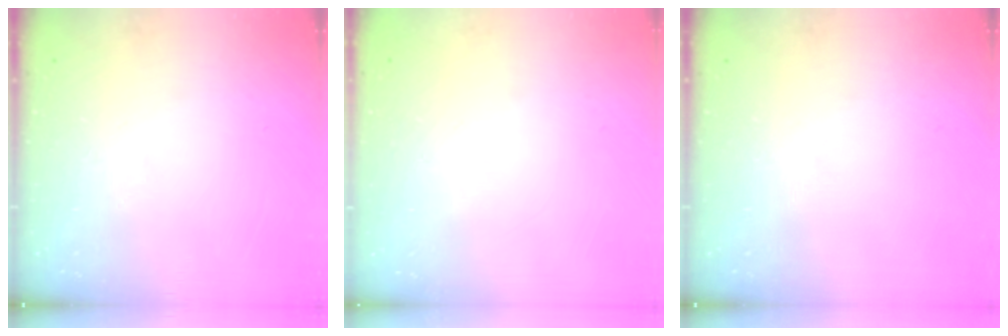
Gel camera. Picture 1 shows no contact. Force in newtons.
{"total": 1.9, "press": 1.9, "slide": 0.2}
{"total": 0.0}